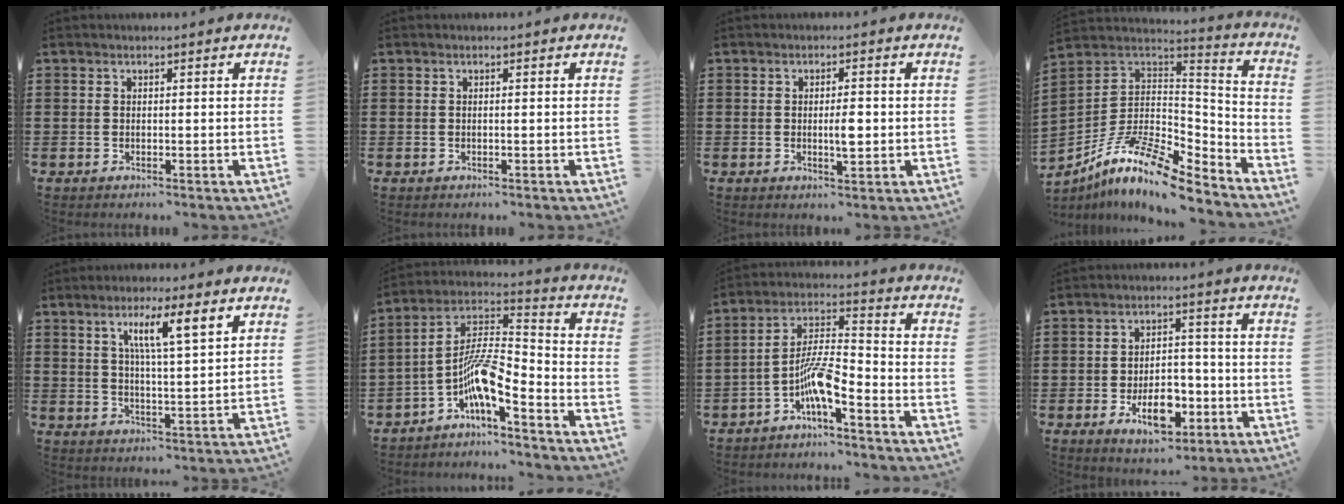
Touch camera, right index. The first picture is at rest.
{"total": 0.0}
{"total": 3.3, "force": [-0.1, 0.9, 3.2], "torque": [-0.050, -0.004, -0.005]}
{"total": 12.9, "force": [-9.0, 3.7, 8.5], "torque": [-0.170, 0.012, -0.173]}
{"total": 7.4, "force": [3.4, 0.9, 6.5], "torque": [-0.127, 0.003, 0.053]}
{"total": 8.5, "force": [-5.1, 1.9, 6.5], "torque": [-0.139, -0.014, -0.103]}
{"total": 7.3, "force": [-4.5, 1.5, 5.5], "torque": [-0.114, 0.001, -0.087]}
{"total": 8.3, "force": [-3.2, 4.5, 6.1], "torque": [-0.086, 0.001, -0.059]}